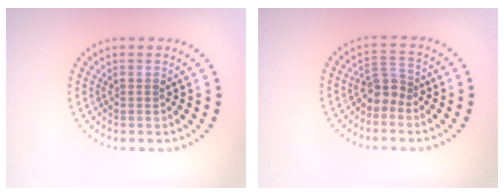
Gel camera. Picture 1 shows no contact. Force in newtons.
{"total": 2.2, "press": 1.7, "slide": 1.4}